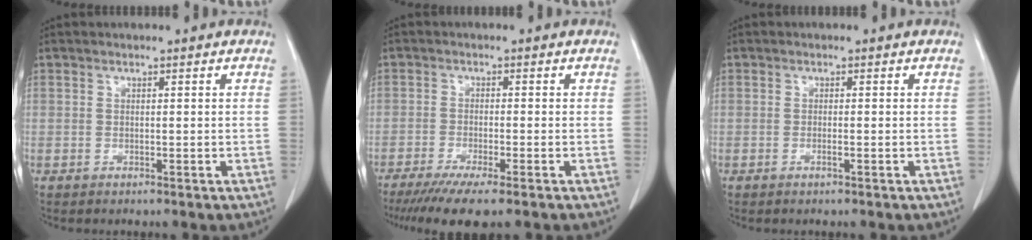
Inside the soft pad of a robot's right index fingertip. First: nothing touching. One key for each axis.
{"total": 8.0, "fx": -5.9, "fy": 0.4, "fz": 5.4, "tx": -0.082, "ty": -0.018, "tz": -0.094}
{"total": 0.7, "fx": -0.3, "fy": -0.1, "fz": 0.6, "tx": -0.011, "ty": 0.000, "tz": -0.005}